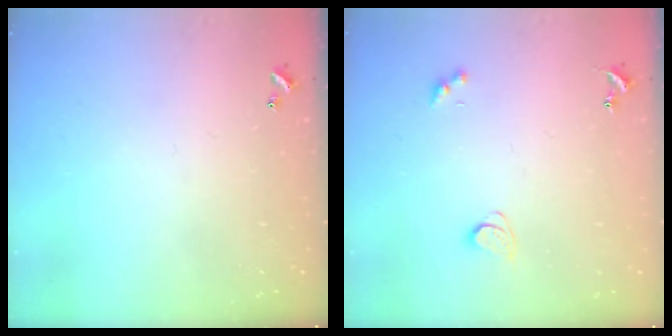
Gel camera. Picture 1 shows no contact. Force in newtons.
{"total": 2.1, "press": 2.1, "slide": 0.4}